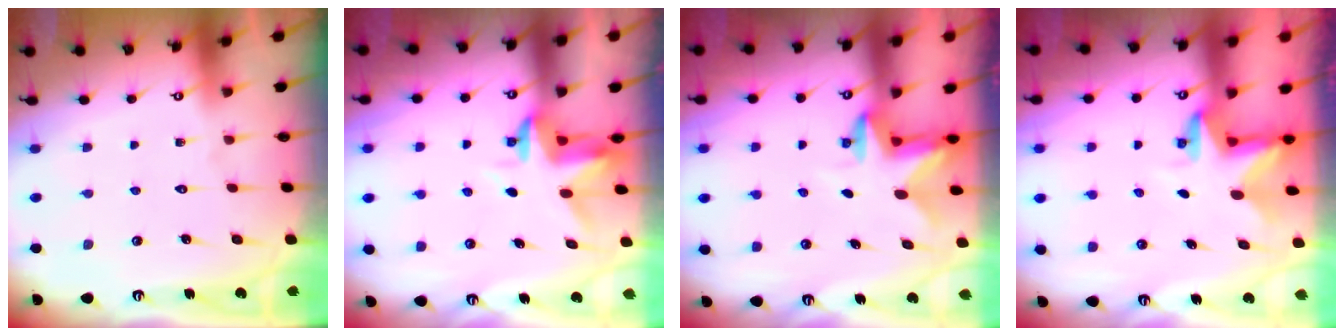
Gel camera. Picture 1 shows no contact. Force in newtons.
{"total": 3.6, "press": 3.6, "slide": 0.2}
{"total": 2.8, "press": 2.7, "slide": 0.5}
{"total": 2.8, "press": 2.8, "slide": 0.2}